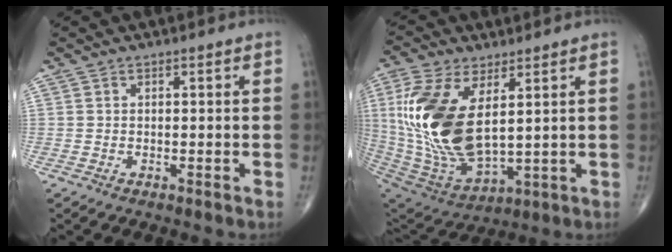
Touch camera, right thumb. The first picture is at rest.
{"total": 21.0, "force": [4.1, 10.5, 17.8], "torque": [-0.370, -0.028, 0.090]}